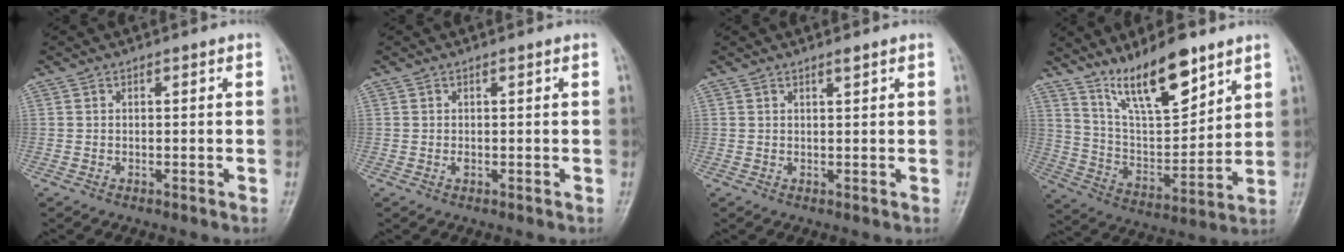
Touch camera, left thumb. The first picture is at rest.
{"total": 0.7, "force": [0.1, 0.3, 0.6], "torque": [-0.008, 0.001, 0.004]}
{"total": 1.0, "force": [0.8, 0.1, 0.6], "torque": [-0.008, -0.006, 0.014]}
{"total": 15.2, "force": [10.8, 4.7, 9.7], "torque": [-0.139, -0.066, 0.206]}